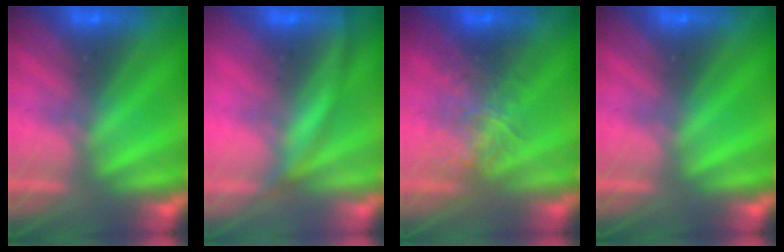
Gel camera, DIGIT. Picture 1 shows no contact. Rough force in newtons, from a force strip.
{"total": 2.8}
{"total": 2.6}
{"total": 0.0}